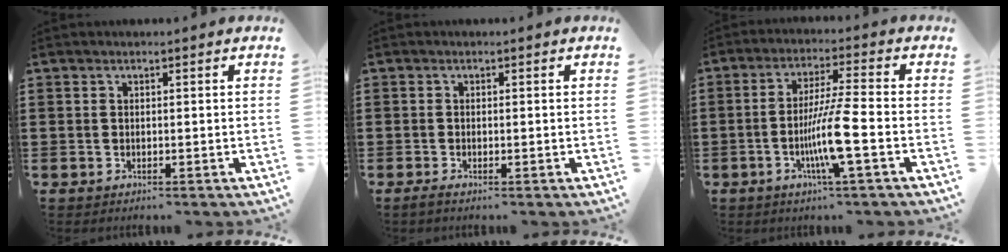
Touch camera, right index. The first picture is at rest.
{"total": 0.7, "force": [-0.4, 0.0, 0.6], "torque": [-0.009, -0.004, -0.006]}
{"total": 8.7, "force": [-2.9, -0.1, 8.2], "torque": [-0.156, -0.014, -0.058]}